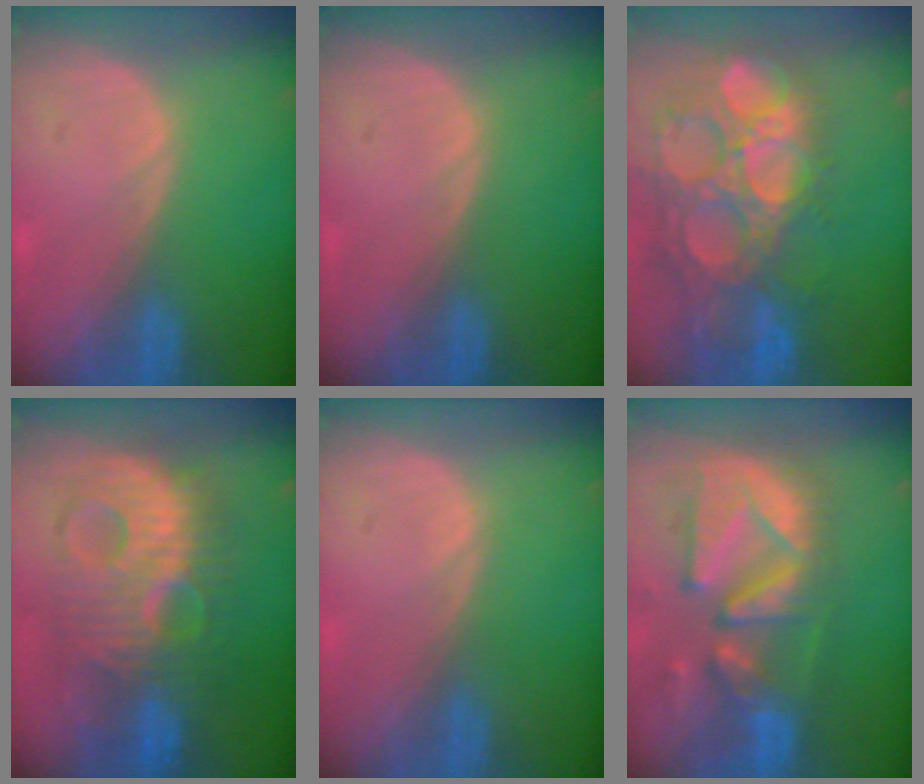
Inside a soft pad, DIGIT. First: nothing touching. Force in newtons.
{"total": 0.0}
{"total": 15.4, "press": 12.8, "slide": 8.7}
{"total": 11.4, "press": 11.4, "slide": 0.7}
{"total": 0.0}
{"total": 12.7, "press": 11.2, "slide": 6.0}